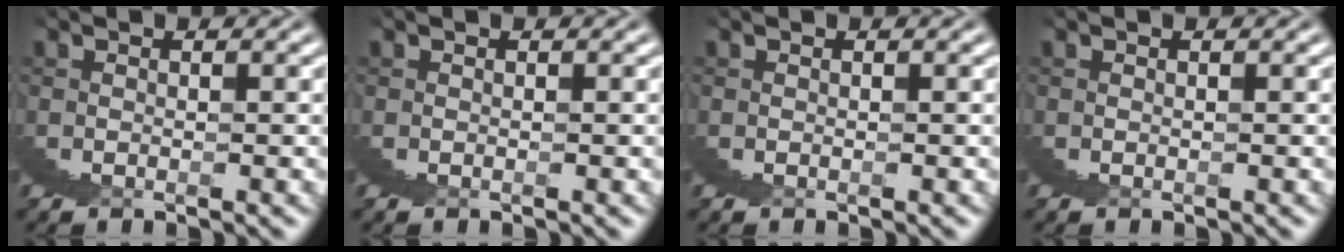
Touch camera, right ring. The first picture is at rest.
{"total": 0.0}
{"total": 0.0}
{"total": 0.0}